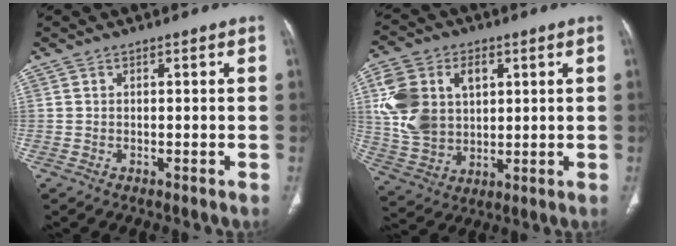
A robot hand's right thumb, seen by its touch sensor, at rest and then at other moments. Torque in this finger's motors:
{"motor_torque": [1.90, 1.84, 1.02, 0.82, 0.14]}